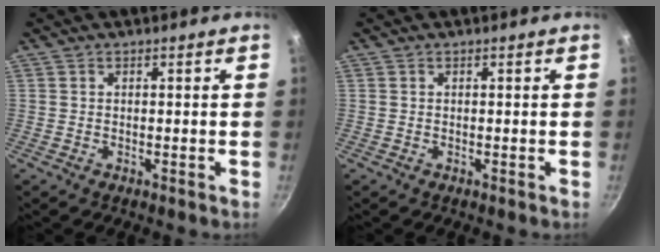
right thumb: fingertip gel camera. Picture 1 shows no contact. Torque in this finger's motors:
{"motor_torque": [-0.18, 0.16, 0.00, 0.00, 0.02]}